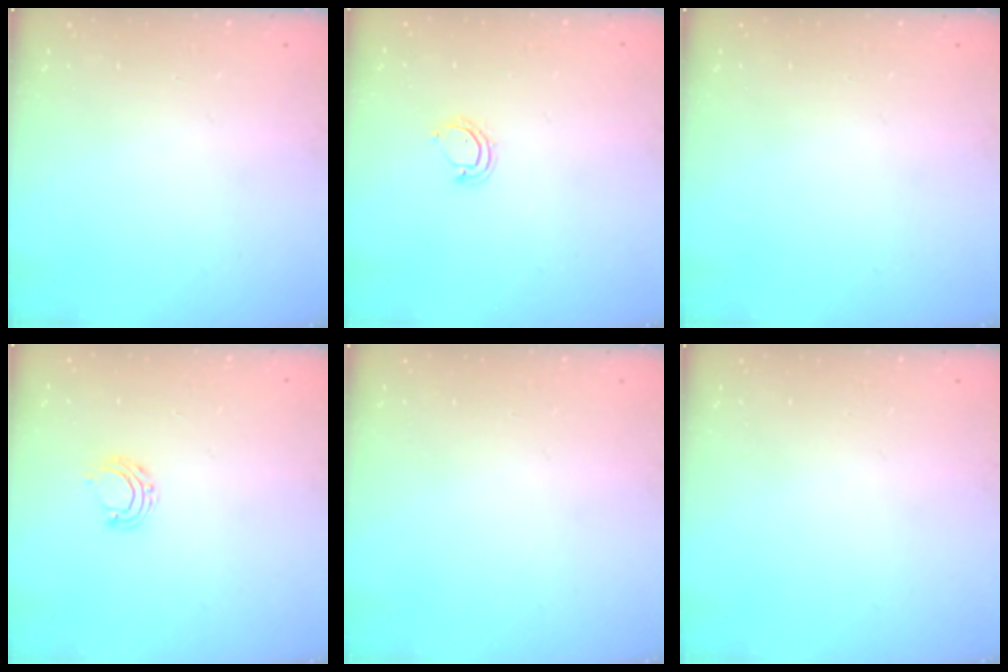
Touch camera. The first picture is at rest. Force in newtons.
{"total": 4.7, "press": 4.6, "slide": 0.4}
{"total": 0.0}
{"total": 6.6, "press": 6.6, "slide": 0.7}
{"total": 0.0}
{"total": 0.0}